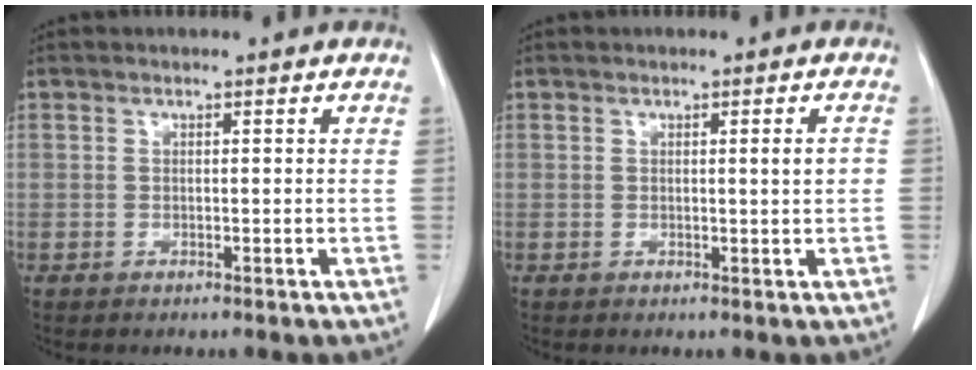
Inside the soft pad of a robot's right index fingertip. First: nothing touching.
{"total": 1.7, "force": [0.2, 0.1, 1.7], "torque": [-0.024, 0.002, 0.002]}